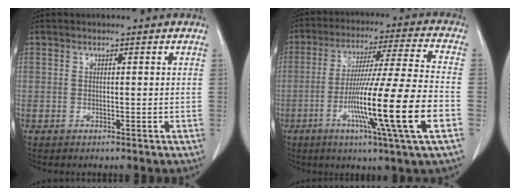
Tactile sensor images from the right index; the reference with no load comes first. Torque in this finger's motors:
{"motor_torque": [2.14, 0.00, 1.05, 0.21]}